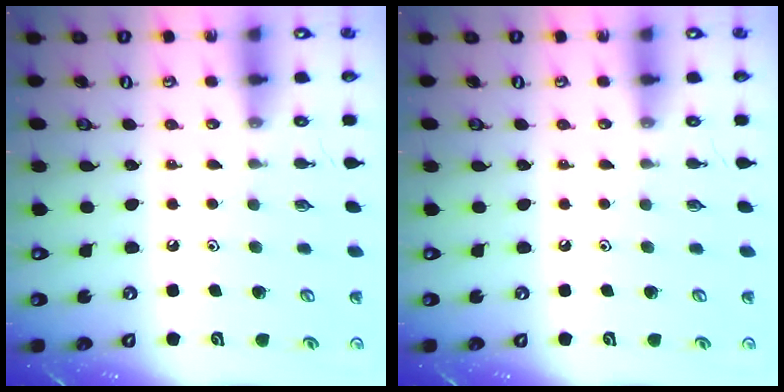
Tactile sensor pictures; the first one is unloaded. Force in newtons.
{"total": 0.0}